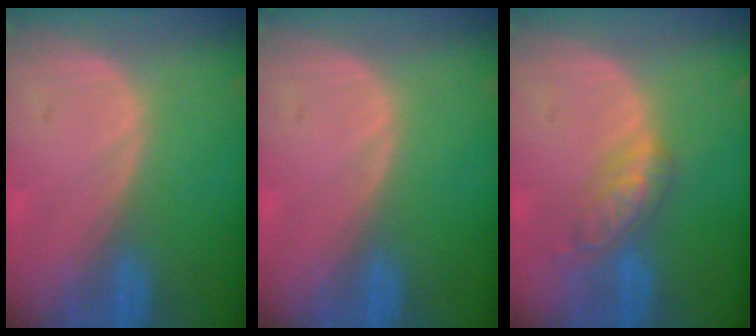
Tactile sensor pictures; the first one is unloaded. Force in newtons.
{"total": 0.0}
{"total": 5.9, "press": 5.1, "slide": 2.9}